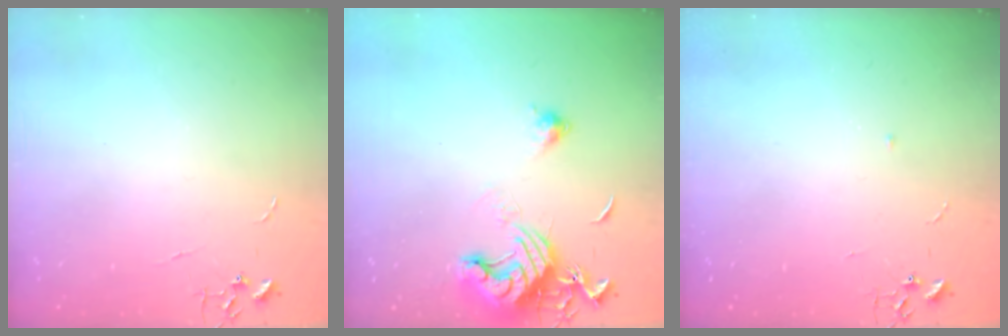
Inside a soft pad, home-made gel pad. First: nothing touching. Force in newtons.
{"total": 12.6, "press": 12.5, "slide": 1.6}
{"total": 3.0, "press": 3.0, "slide": 0.7}